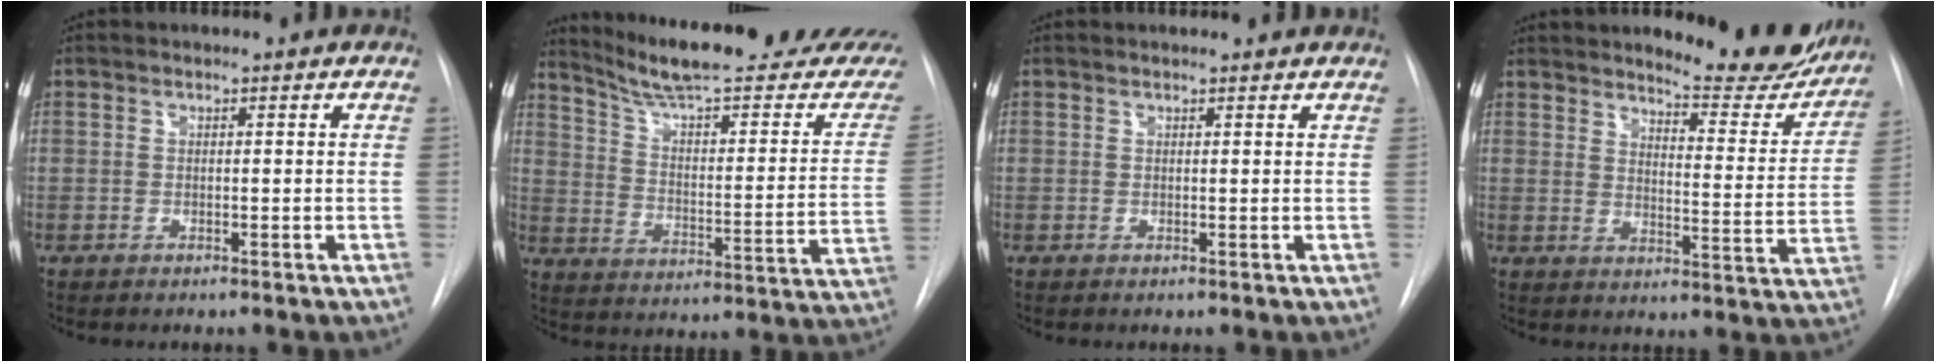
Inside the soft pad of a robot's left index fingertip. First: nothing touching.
{"total": 25.5, "force": [22.6, 1.8, 11.6], "torque": [-0.164, -0.084, 0.297]}
{"total": 1.5, "force": [1.5, 0.2, 0.3], "torque": [-0.009, 0.010, 0.010]}
{"total": 14.3, "force": [13.1, 2.7, 5.1], "torque": [-0.050, -0.059, 0.153]}